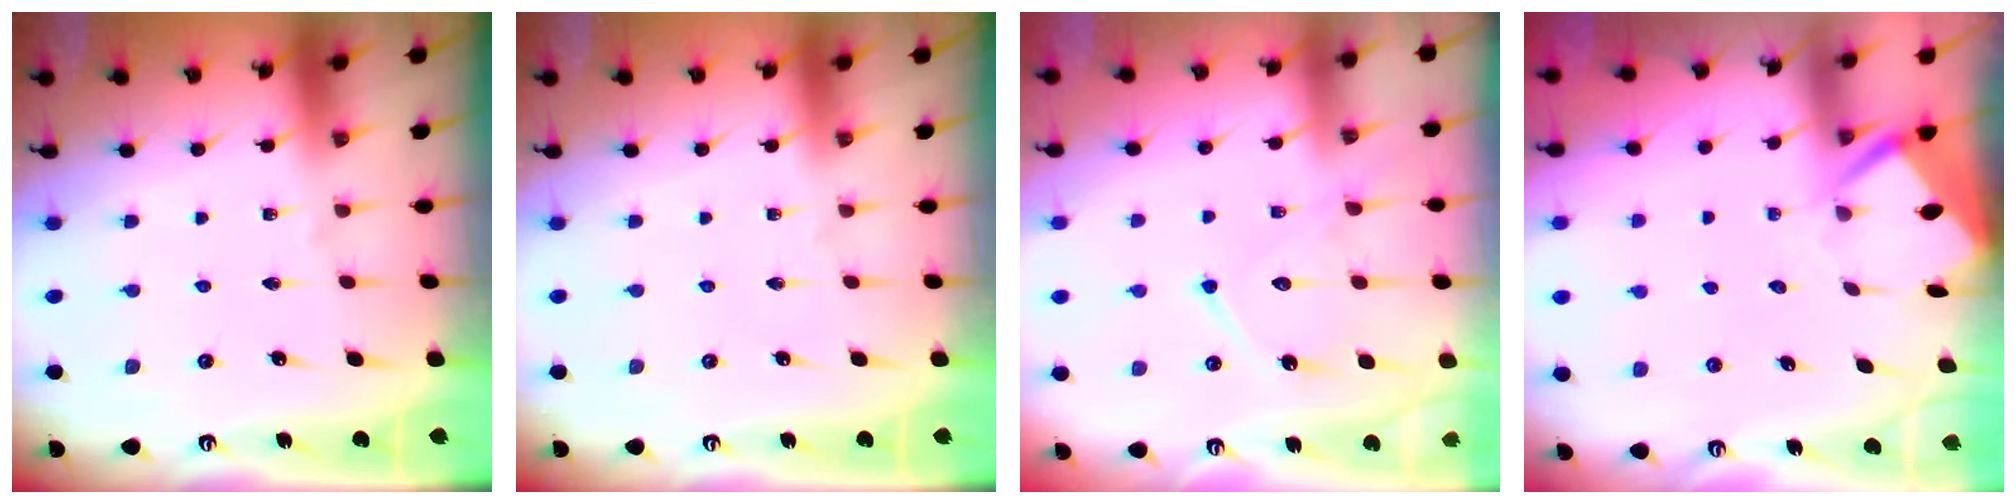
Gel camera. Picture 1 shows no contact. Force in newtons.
{"total": 0.0}
{"total": 13.0, "press": 13.0, "slide": 1.2}
{"total": 3.4, "press": 3.4, "slide": 0.3}